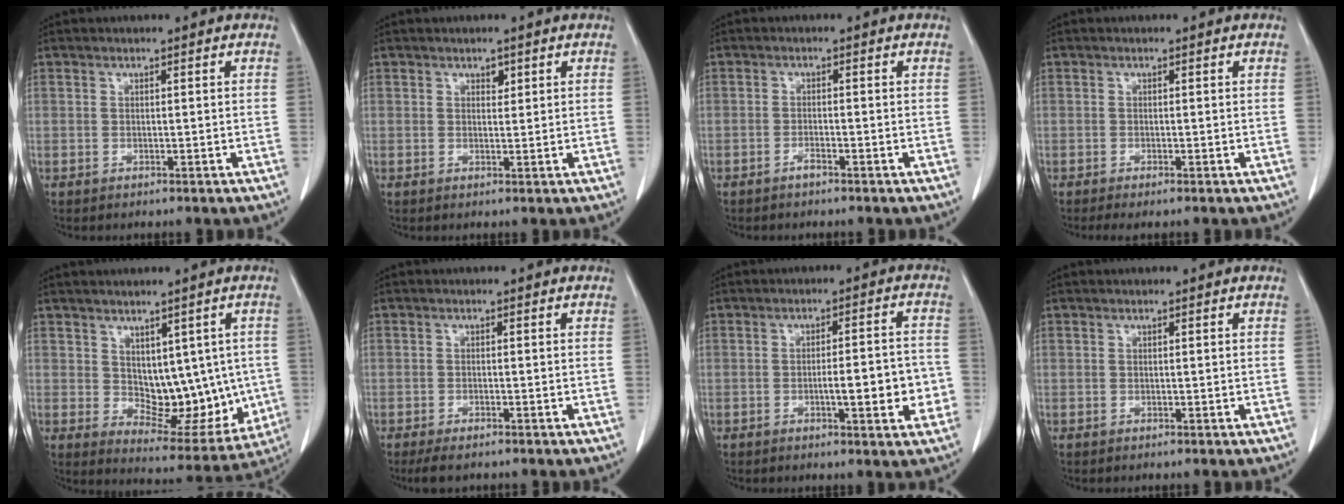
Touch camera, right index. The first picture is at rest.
{"total": 1.2, "force": [0.7, 0.7, 0.6], "torque": [-0.003, -0.004, 0.008]}
{"total": 1.1, "force": [-0.9, 0.1, 0.6], "torque": [-0.010, 0.003, -0.016]}
{"total": 1.2, "force": [-0.8, 0.0, 0.8], "torque": [-0.015, -0.004, -0.015]}
{"total": 11.1, "force": [0.5, 6.6, 8.9], "torque": [-0.098, 0.000, 0.031]}
{"total": 3.0, "force": [-2.3, 0.8, 1.7], "torque": [-0.028, -0.006, -0.035]}
{"total": 7.7, "force": [-1.9, 1.6, 7.2], "torque": [-0.096, 0.010, -0.022]}
{"total": 0.0}